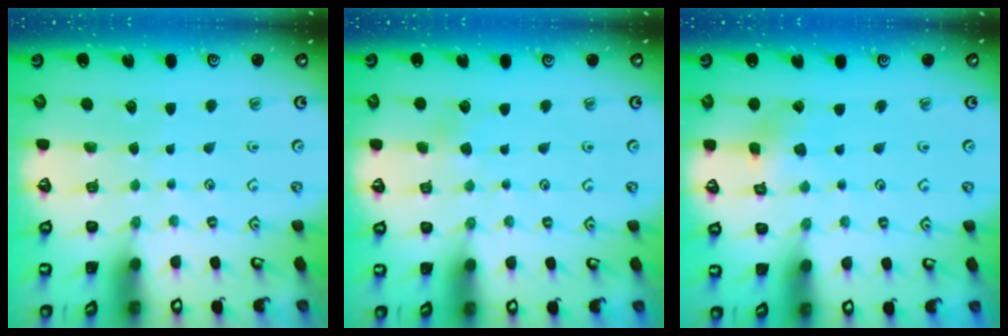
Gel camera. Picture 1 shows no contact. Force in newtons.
{"total": 2.9, "press": 2.8, "slide": 0.3}
{"total": 2.7, "press": 2.7, "slide": 0.2}